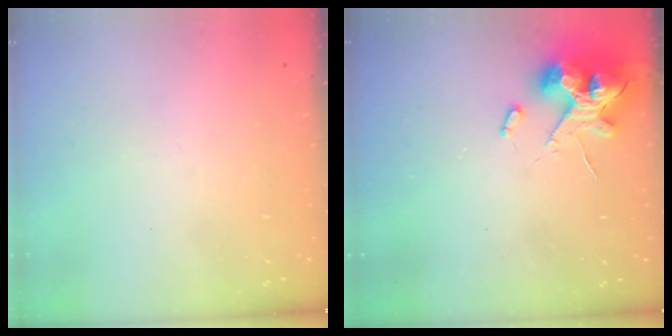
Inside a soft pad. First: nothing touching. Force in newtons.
{"total": 12.4, "press": 12.3, "slide": 1.3}